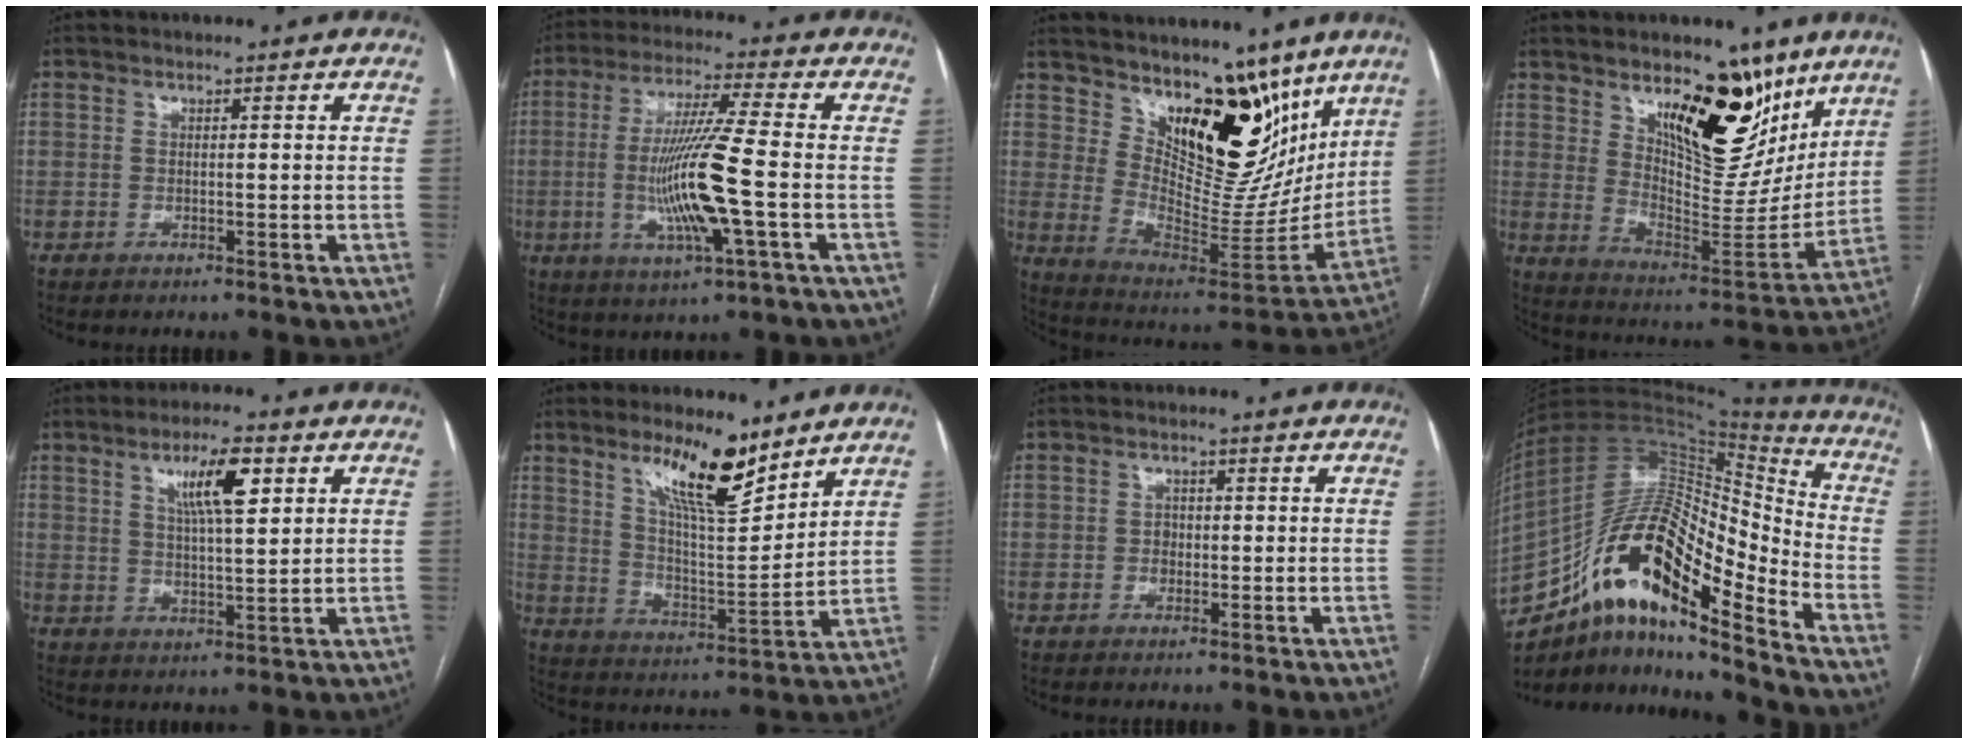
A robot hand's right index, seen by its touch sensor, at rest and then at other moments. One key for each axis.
{"total": 13.0, "fx": -2.2, "fy": -0.3, "fz": 12.8, "tx": -0.254, "ty": -0.010, "tz": -0.046}
{"total": 15.4, "fx": 10.5, "fy": 7.0, "fz": 8.9, "tx": -0.118, "ty": -0.011, "tz": 0.185}
{"total": 17.1, "fx": 10.9, "fy": 6.7, "fz": 11.4, "tx": -0.150, "ty": -0.029, "tz": 0.180}
{"total": 7.8, "fx": 3.5, "fy": 1.4, "fz": 6.9, "tx": -0.122, "ty": 0.005, "tz": 0.061}
{"total": 12.0, "fx": 8.6, "fy": 2.1, "fz": 8.0, "tx": -0.139, "ty": -0.012, "tz": 0.154}
{"total": 1.4, "fx": -0.2, "fy": 1.2, "fz": 0.7, "tx": -0.007, "ty": 0.004, "tz": -0.002}
{"total": 20.8, "fx": -12.3, "fy": 5.2, "fz": 16.0, "tx": -0.306, "ty": 0.032, "tz": -0.211}